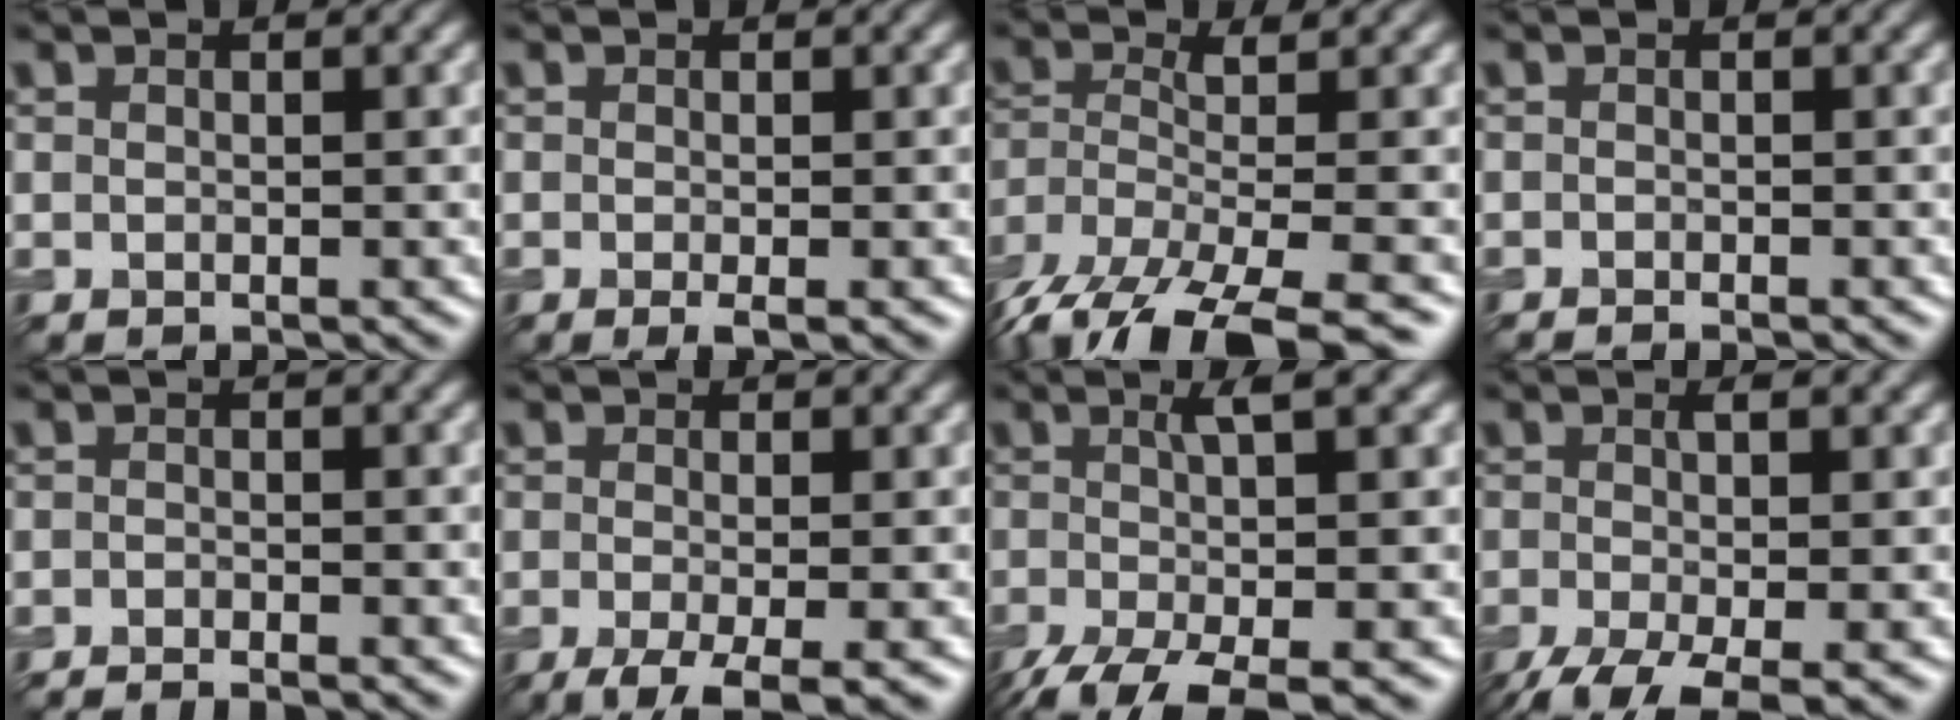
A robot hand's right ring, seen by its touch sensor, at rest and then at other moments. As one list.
[{"total": 1.5, "force": [-0.5, 0.3, 1.4], "torque": [-0.018, -0.004, -0.010]}, {"total": 11.5, "force": [-7.1, 3.9, 8.1], "torque": [-0.153, -0.010, -0.093]}, {"total": 1.2, "force": [-1.0, 0.2, 0.6], "torque": [-0.004, -0.001, -0.019]}, {"total": 2.5, "force": [-2.2, 0.3, 1.1], "torque": [-0.018, 0.001, -0.041]}, {"total": 5.3, "force": [-2.8, 1.5, 4.2], "torque": [-0.067, -0.008, -0.048]}, {"total": 8.4, "force": [-2.8, 2.4, 7.5], "torque": [-0.128, -0.011, -0.053]}, {"total": 6.8, "force": [-3.1, 2.1, 5.6], "torque": [-0.110, -0.015, -0.054]}]